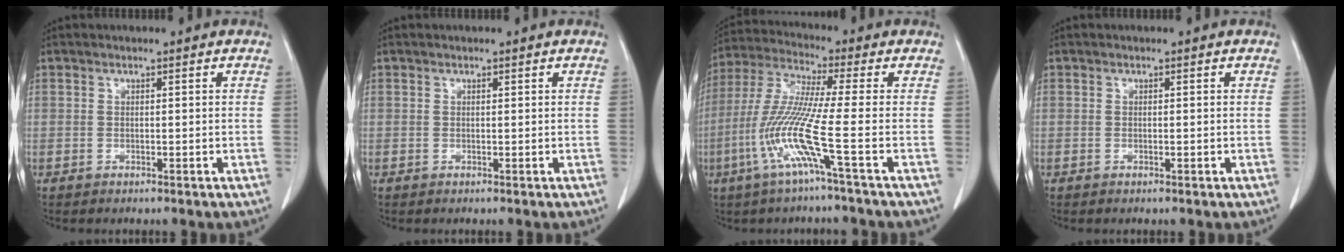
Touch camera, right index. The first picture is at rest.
{"total": 0.0}
{"total": 11.0, "force": [-4.0, -1.5, 10.1], "torque": [-0.212, -0.012, -0.089]}
{"total": 0.0}